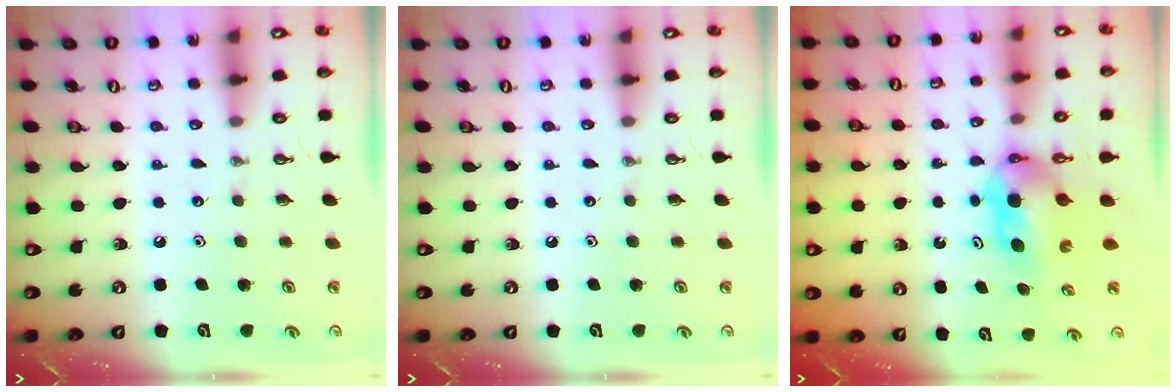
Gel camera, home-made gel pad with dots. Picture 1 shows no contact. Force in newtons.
{"total": 0.0}
{"total": 6.4, "press": 4.6, "slide": 4.4}